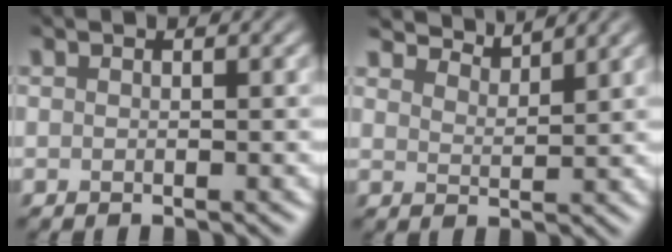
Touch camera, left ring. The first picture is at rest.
{"total": 3.4, "force": [3.4, 0.1, 0.3], "torque": [-0.009, 0.000, 0.055]}